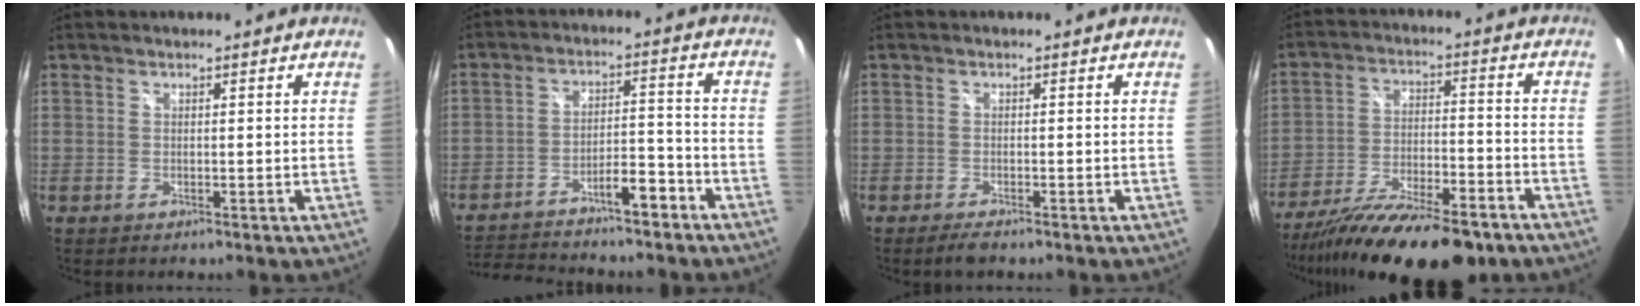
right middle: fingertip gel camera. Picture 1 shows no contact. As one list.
[{"total": 11.7, "force": [-9.7, 2.8, 5.9], "torque": [-0.106, 0.030, -0.148]}, {"total": 2.2, "force": [-1.7, 0.4, 1.3], "torque": [-0.029, -0.008, -0.032]}, {"total": 20.7, "force": [-16.1, 5.1, 12.0], "torque": [-0.220, -0.048, -0.252]}]